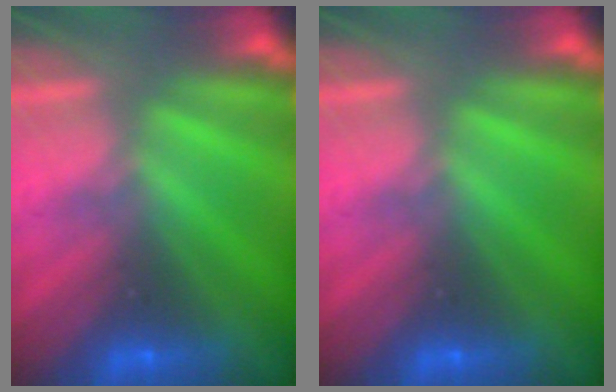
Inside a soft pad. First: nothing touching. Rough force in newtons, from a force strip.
{"total": 0.0}